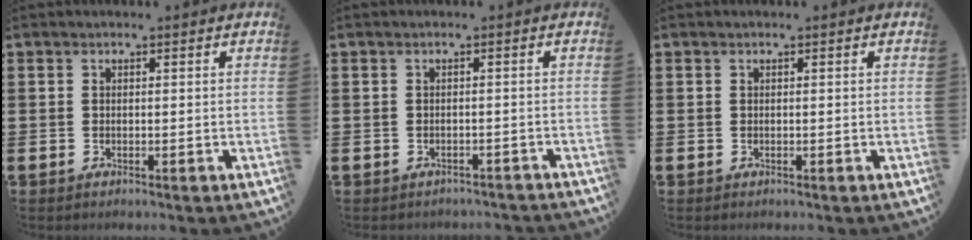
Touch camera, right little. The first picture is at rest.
{"total": 0.8, "force": [-0.8, 0.0, -0.1], "torque": [0.000, -0.003, -0.017]}
{"total": 0.0}